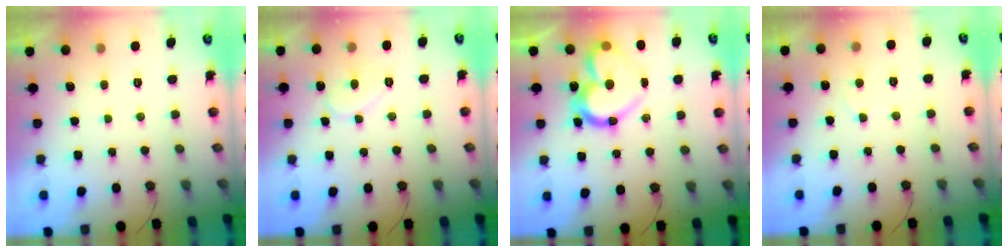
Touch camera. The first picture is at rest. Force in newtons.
{"total": 7.2, "press": 7.1, "slide": 0.5}
{"total": 18.4, "press": 18.3, "slide": 1.7}
{"total": 4.0, "press": 4.0, "slide": 0.2}